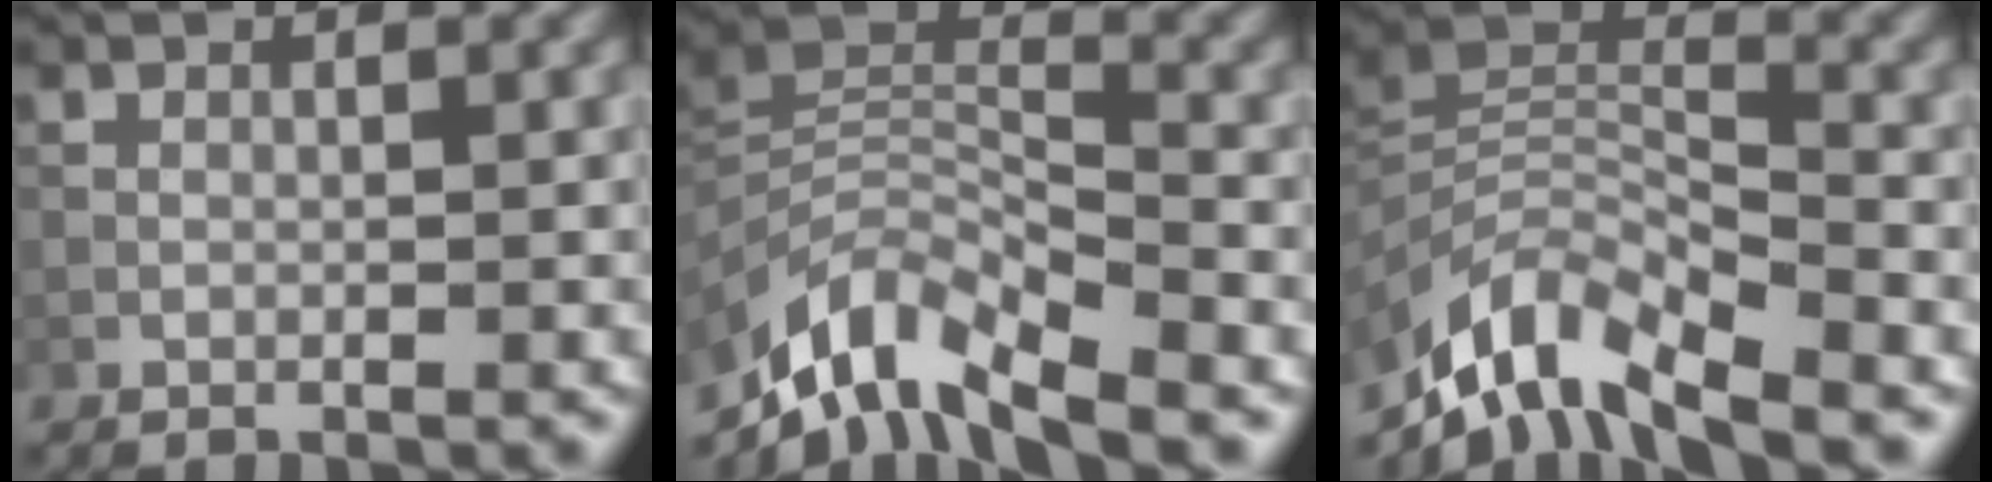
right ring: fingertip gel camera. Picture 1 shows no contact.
{"total": 8.7, "force": [-7.0, 2.5, 4.5], "torque": [-0.079, -0.002, -0.144]}
{"total": 9.0, "force": [-7.1, 2.6, 4.8], "torque": [-0.083, 0.000, -0.146]}